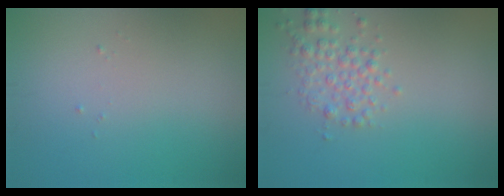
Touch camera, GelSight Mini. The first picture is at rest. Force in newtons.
{"total": 2.4, "press": 2.4, "slide": 0.0}